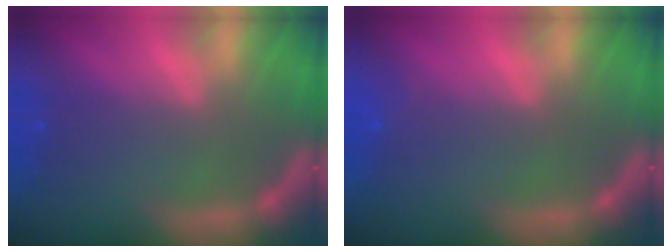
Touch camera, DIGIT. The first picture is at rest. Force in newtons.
{"total": 0.9}